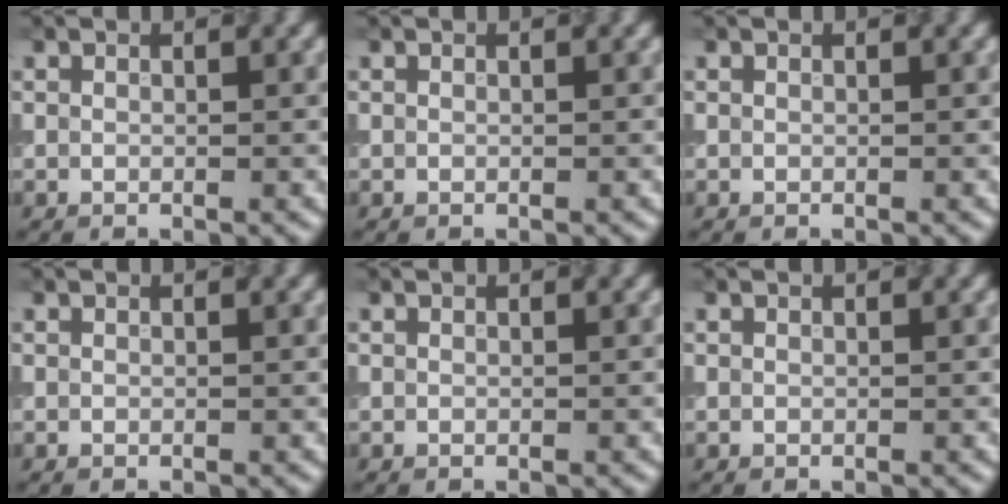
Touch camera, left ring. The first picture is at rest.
{"total": 0.0}
{"total": 0.0}
{"total": 0.0}
{"total": 0.0}
{"total": 0.0}